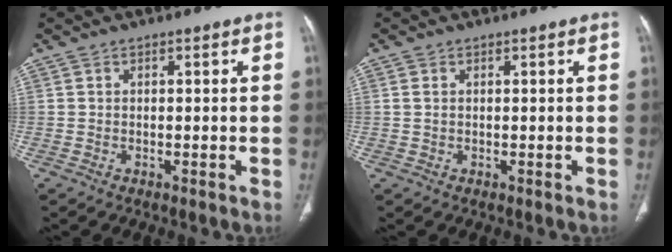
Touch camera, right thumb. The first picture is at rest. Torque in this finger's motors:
{"motor_torque": [0.04, -0.05, -0.36, 0.11, -0.02]}